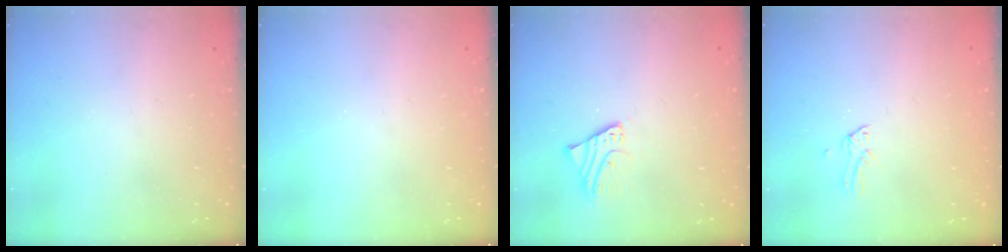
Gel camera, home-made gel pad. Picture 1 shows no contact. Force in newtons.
{"total": 0.0}
{"total": 2.6, "press": 2.6, "slide": 0.2}
{"total": 0.0}